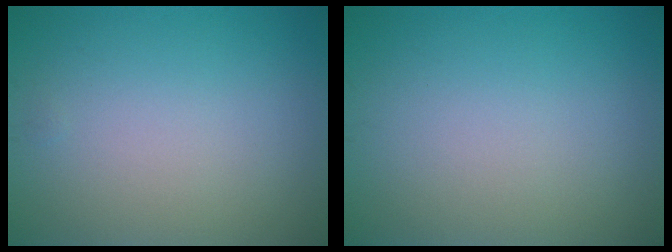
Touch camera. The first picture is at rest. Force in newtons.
{"total": 0.0}